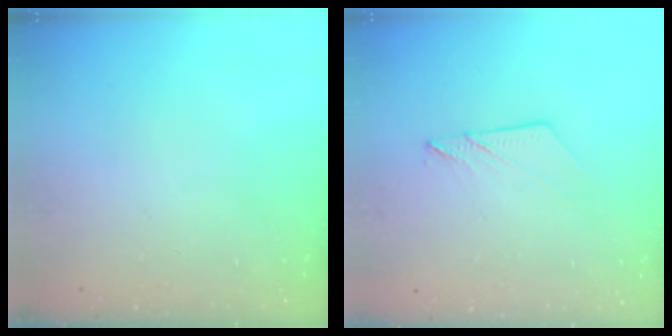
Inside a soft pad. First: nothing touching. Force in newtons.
{"total": 5.8, "press": 5.8, "slide": 0.7}